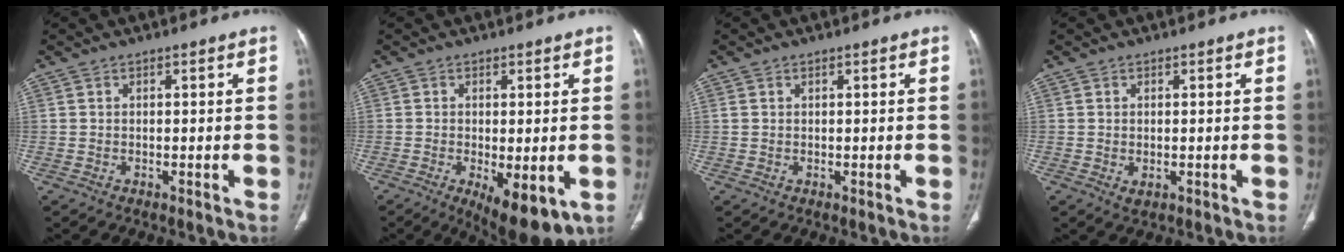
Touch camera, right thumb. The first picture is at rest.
{"total": 10.3, "force": [-3.4, 4.0, 8.9], "torque": [-0.124, -0.018, -0.041]}
{"total": 0.6, "force": [0.4, 0.3, 0.3], "torque": [-0.007, 0.004, 0.008]}
{"total": 1.5, "force": [-0.2, 0.8, 1.2], "torque": [-0.021, -0.004, 0.002]}